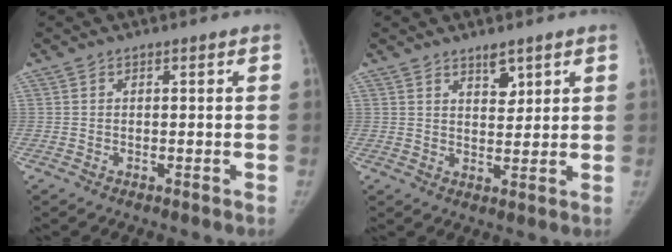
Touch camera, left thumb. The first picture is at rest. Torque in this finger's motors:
{"motor_torque": [0.31, 0.11, -0.22, 0.03, -0.02]}